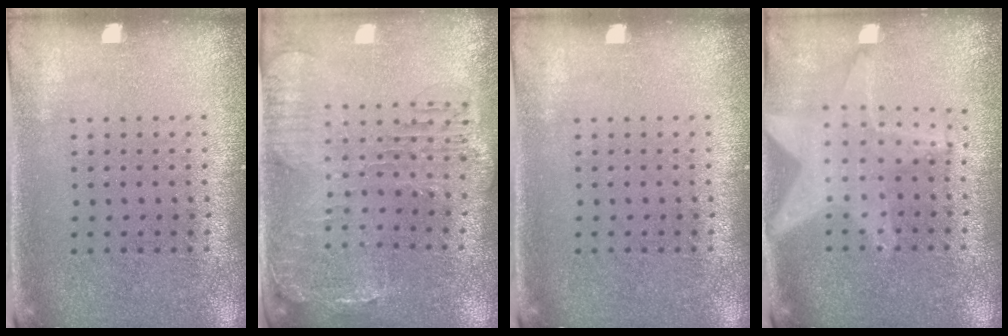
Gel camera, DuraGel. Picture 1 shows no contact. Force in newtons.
{"total": 1.5, "press": 1.4, "slide": 0.4}
{"total": 0.0}
{"total": 1.9, "press": 1.6, "slide": 1.0}